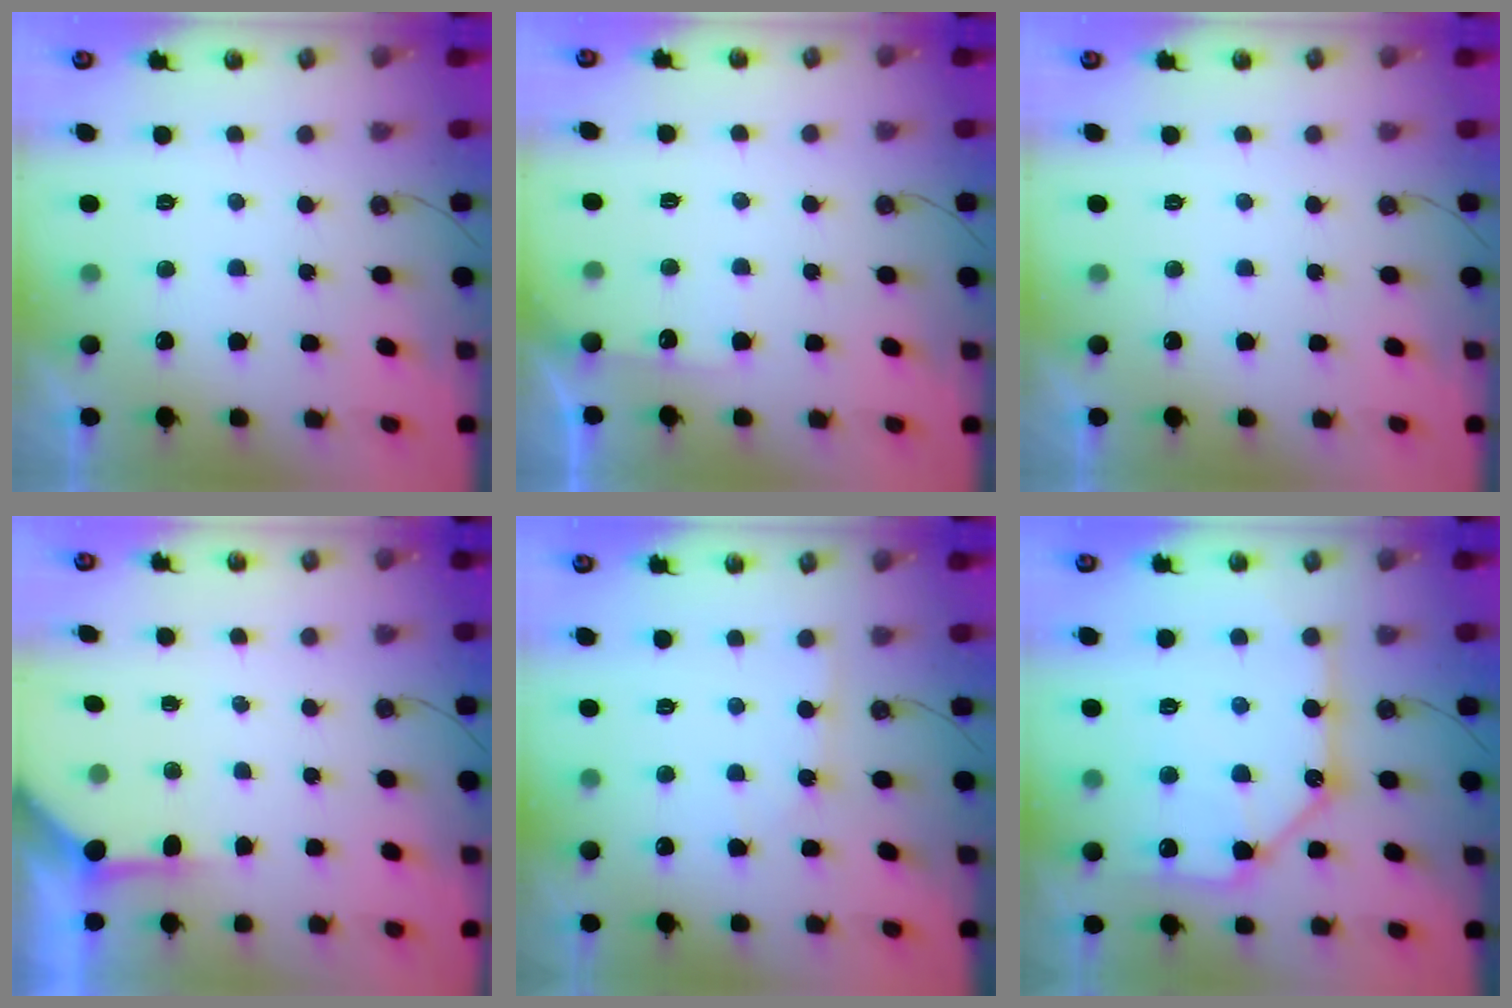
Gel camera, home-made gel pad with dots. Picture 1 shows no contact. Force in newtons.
{"total": 3.7, "press": 3.6, "slide": 0.4}
{"total": 0.0}
{"total": 3.8, "press": 3.8, "slide": 0.4}
{"total": 2.4, "press": 2.3, "slide": 0.4}
{"total": 14.2, "press": 14.2, "slide": 1.5}